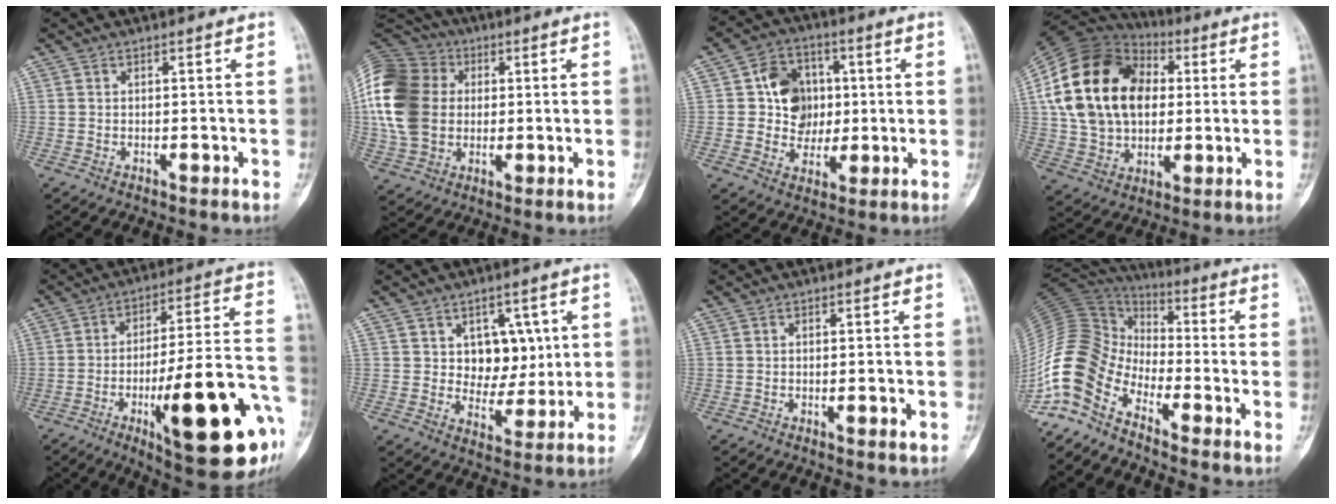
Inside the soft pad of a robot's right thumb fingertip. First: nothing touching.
{"total": 20.4, "force": [1.6, 16.1, 12.4], "torque": [-0.262, 0.019, 0.030]}
{"total": 10.9, "force": [1.3, 9.4, 5.3], "torque": [-0.029, 0.006, 0.021]}
{"total": 24.7, "force": [4.3, 17.4, 17.0], "torque": [-0.306, 0.019, 0.079]}
{"total": 24.6, "force": [-9.1, 5.7, 22.1], "torque": [-0.279, 0.031, -0.125]}
{"total": 8.3, "force": [2.4, 6.2, 5.0], "torque": [-0.029, -0.017, 0.042]}
{"total": 1.5, "force": [-0.5, 0.2, 1.4], "torque": [-0.021, 0.000, -0.007]}
{"total": 14.1, "force": [-8.9, 7.7, 7.8], "torque": [-0.159, 0.081, -0.194]}